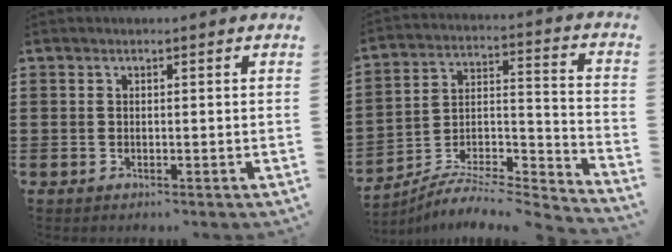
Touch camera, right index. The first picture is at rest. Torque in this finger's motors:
{"motor_torque": [0.60, 1.43, -0.71, -0.21]}